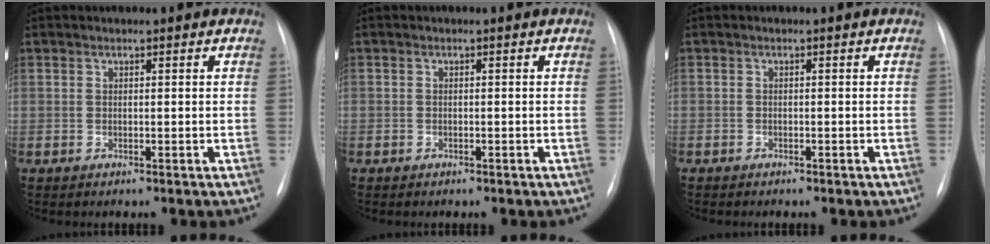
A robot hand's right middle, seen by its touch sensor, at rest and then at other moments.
{"total": 0.6, "force": [-0.3, 0.5, 0.1], "torque": [-0.007, 0.004, -0.005]}
{"total": 1.2, "force": [-0.9, 0.5, 0.5], "torque": [-0.011, 0.000, -0.011]}